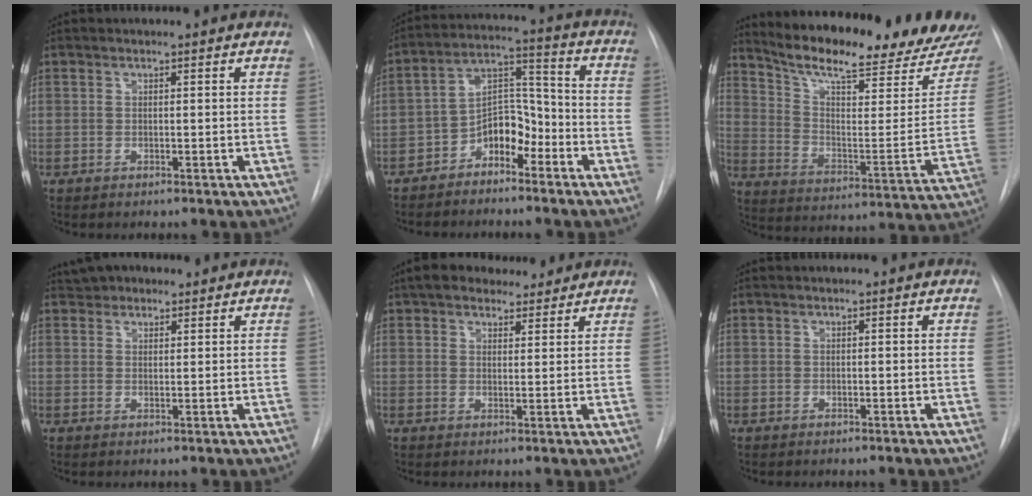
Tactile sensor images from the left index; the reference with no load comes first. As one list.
[{"total": 8.1, "force": [-4.9, 4.4, 4.8], "torque": [-0.083, 0.032, -0.088]}, {"total": 23.8, "force": [21.3, 2.5, 10.1], "torque": [-0.160, -0.078, 0.292]}, {"total": 3.7, "force": [3.0, 2.0, 0.9], "torque": [-0.016, 0.024, 0.049]}, {"total": 8.8, "force": [7.4, 3.6, 3.2], "torque": [-0.038, 0.028, 0.111]}, {"total": 0.0}]